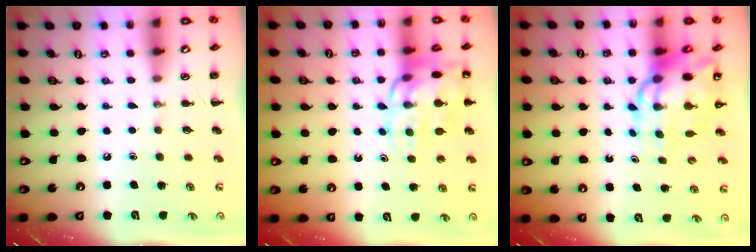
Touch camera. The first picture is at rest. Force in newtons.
{"total": 14.8, "press": 14.6, "slide": 2.0}
{"total": 12.5, "press": 11.9, "slide": 3.8}